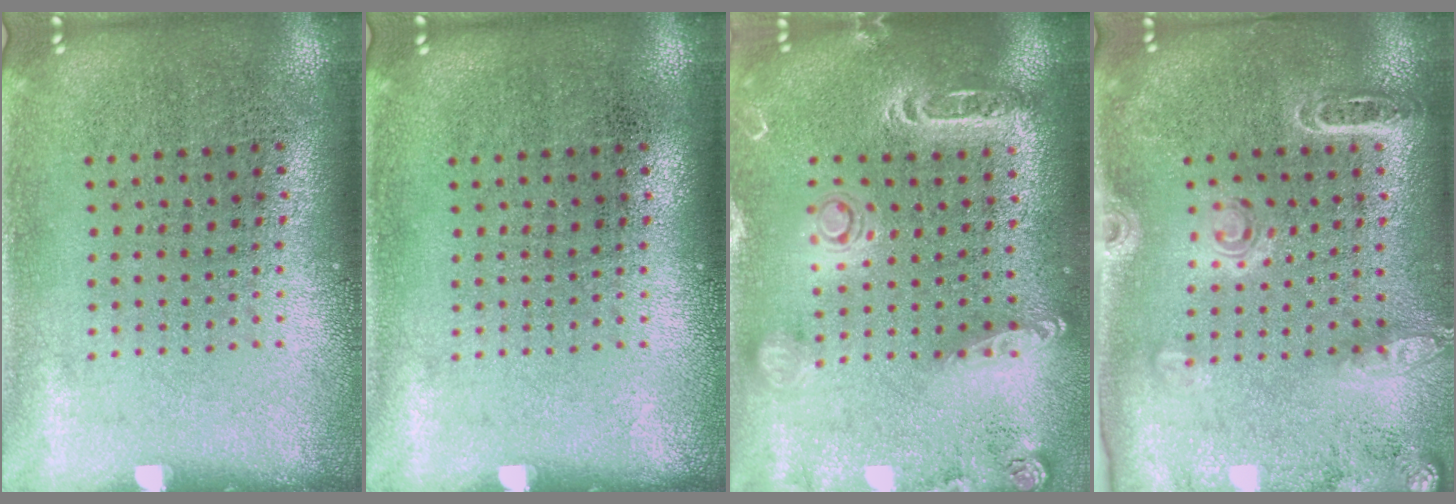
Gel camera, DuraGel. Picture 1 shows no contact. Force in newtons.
{"total": 0.0}
{"total": 2.1, "press": 1.9, "slide": 0.8}
{"total": 1.7, "press": 1.7, "slide": 0.1}